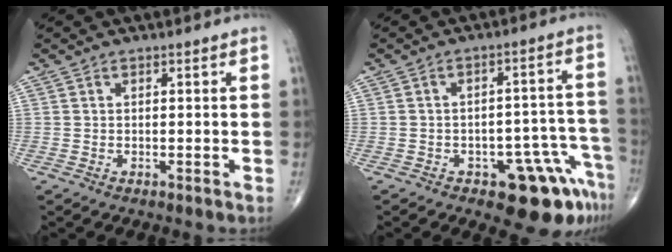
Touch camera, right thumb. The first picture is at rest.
{"total": 11.5, "force": [-6.6, 5.2, 7.9], "torque": [-0.053, 0.056, -0.078]}